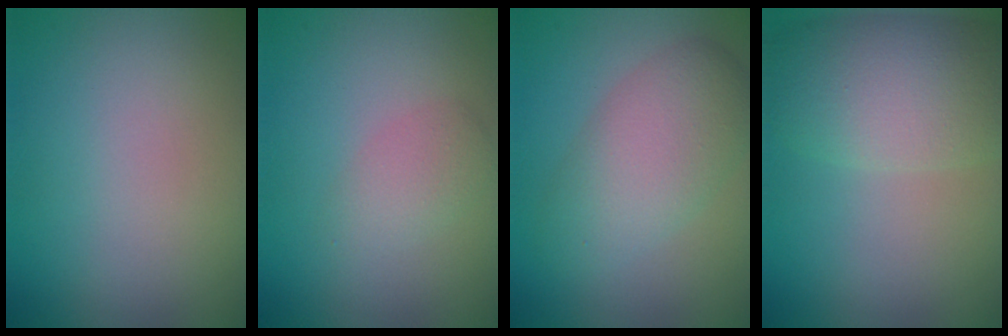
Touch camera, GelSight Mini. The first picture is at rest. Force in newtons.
{"total": 2.0, "press": 2.0, "slide": 0.0}
{"total": 5.2, "press": 5.2, "slide": 0.2}
{"total": 6.7, "press": 6.7, "slide": 0.4}